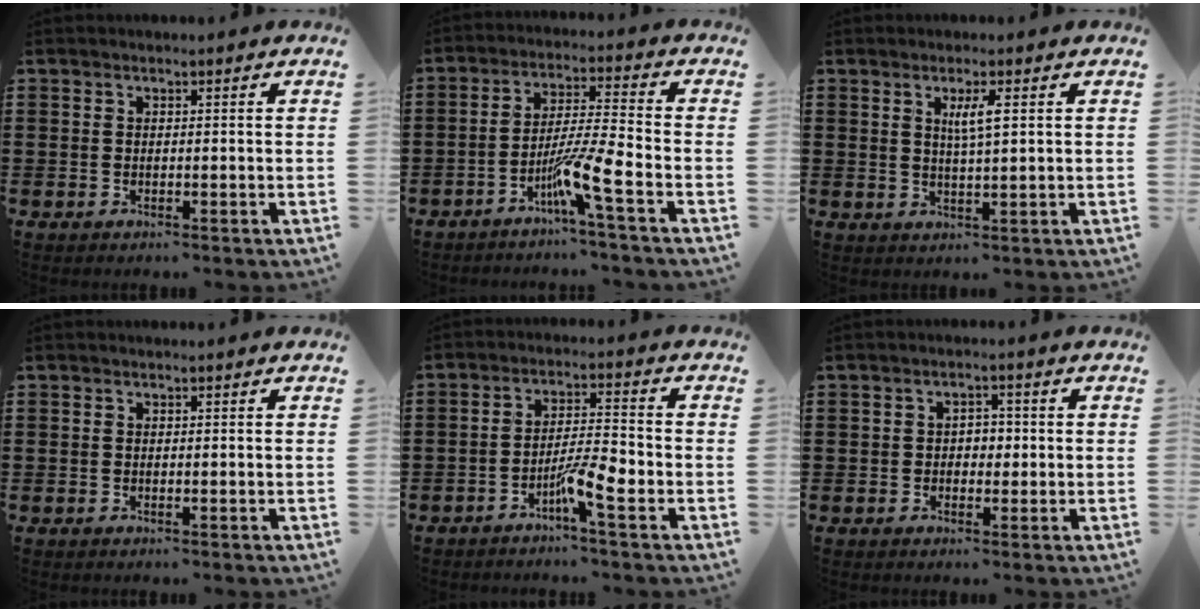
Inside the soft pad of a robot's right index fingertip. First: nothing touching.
{"total": 8.1, "force": [-4.7, -0.3, 6.6], "torque": [-0.129, -0.010, -0.089]}
{"total": 3.3, "force": [1.0, 0.4, 3.1], "torque": [-0.063, 0.003, 0.013]}
{"total": 0.0}
{"total": 6.0, "force": [-3.2, 0.7, 5.0], "torque": [-0.103, -0.006, -0.063]}
{"total": 2.2, "force": [-0.4, 1.6, 1.5], "torque": [-0.031, 0.007, -0.011]}